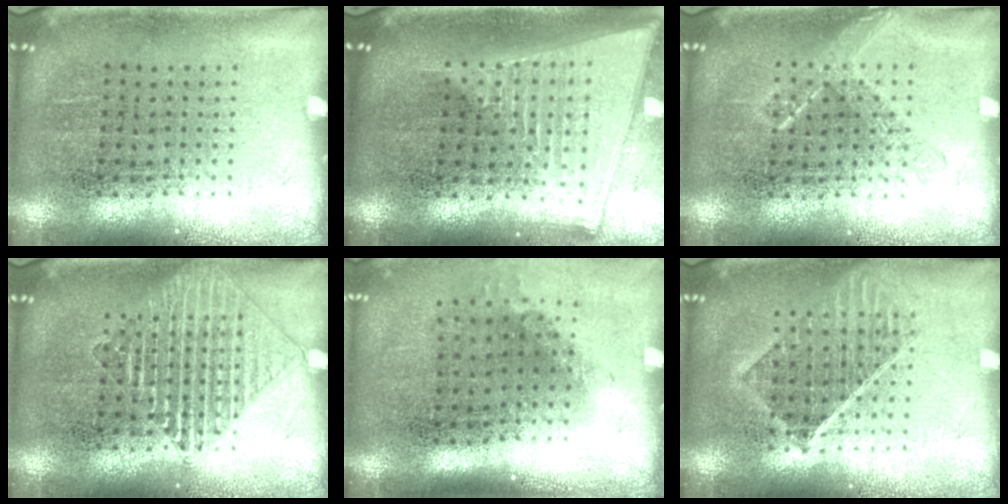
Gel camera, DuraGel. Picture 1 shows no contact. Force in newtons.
{"total": 2.2, "press": 1.9, "slide": 1.2}
{"total": 1.1, "press": 1.1, "slide": 0.2}
{"total": 2.6, "press": 2.6, "slide": 0.5}
{"total": 1.2, "press": 0.9, "slide": 0.9}
{"total": 1.4, "press": 1.3, "slide": 0.6}